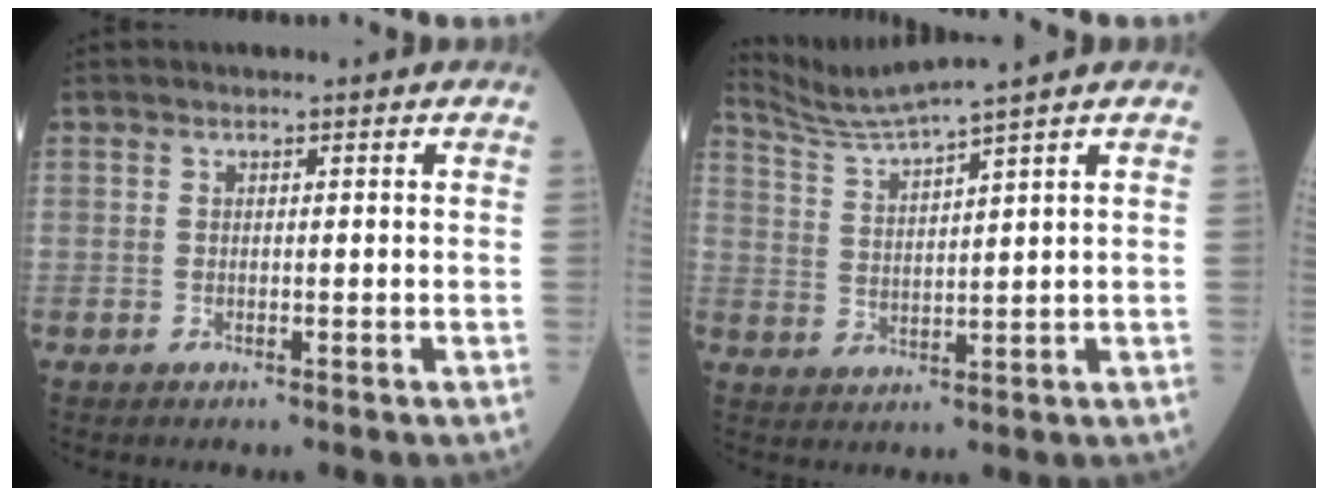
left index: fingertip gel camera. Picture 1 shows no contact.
{"total": 6.0, "force": [5.4, -2.5, 1.1], "torque": [-0.043, -0.008, 0.117]}